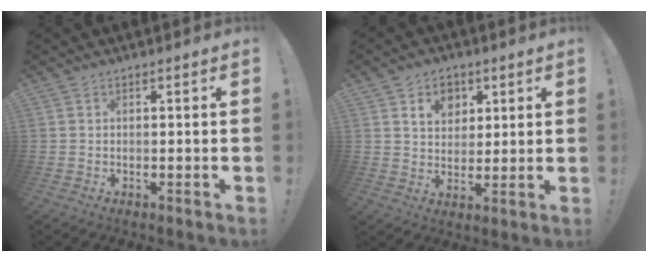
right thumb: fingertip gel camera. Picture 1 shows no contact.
{"total": 9.0, "force": [4.5, 7.1, 3.3], "torque": [-0.042, -0.021, 0.085]}